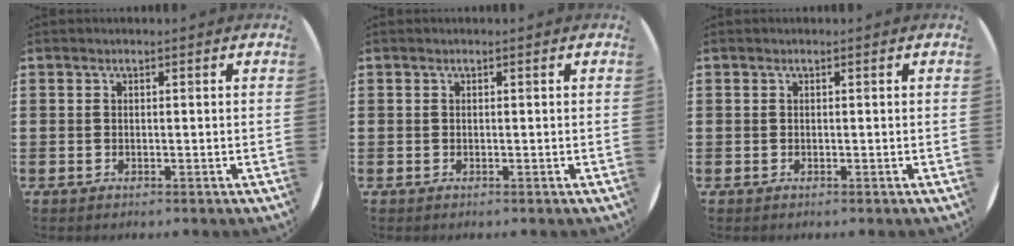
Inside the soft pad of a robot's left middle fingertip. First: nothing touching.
{"total": 0.0}
{"total": 0.0}